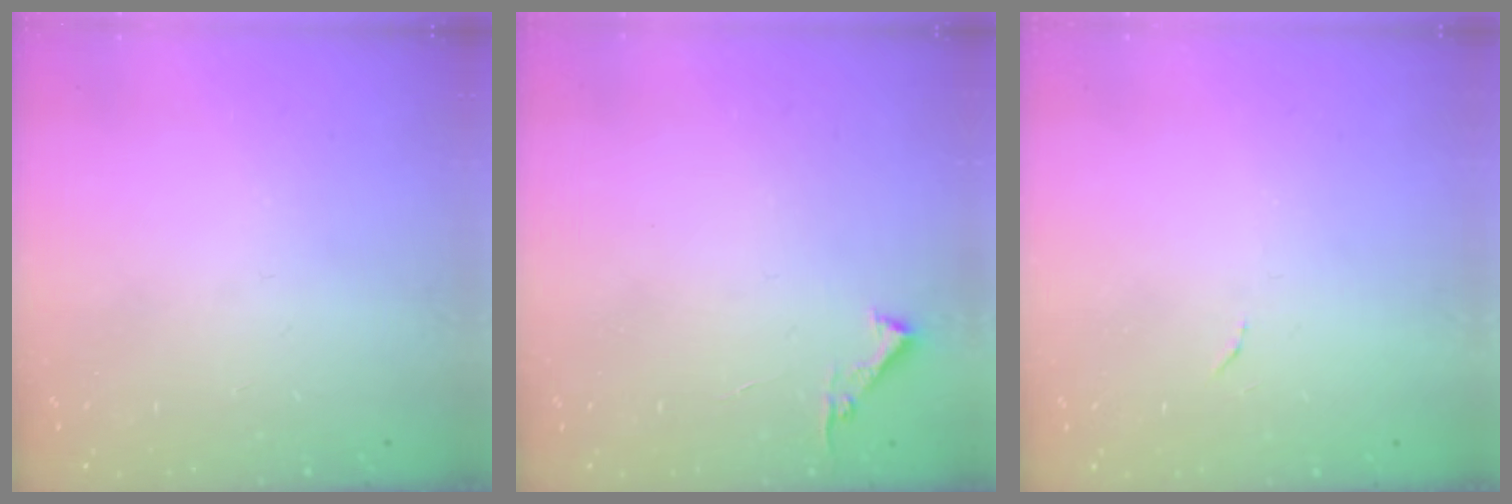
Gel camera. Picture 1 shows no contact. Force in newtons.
{"total": 3.4, "press": 3.4, "slide": 0.4}
{"total": 4.0, "press": 4.0, "slide": 0.3}